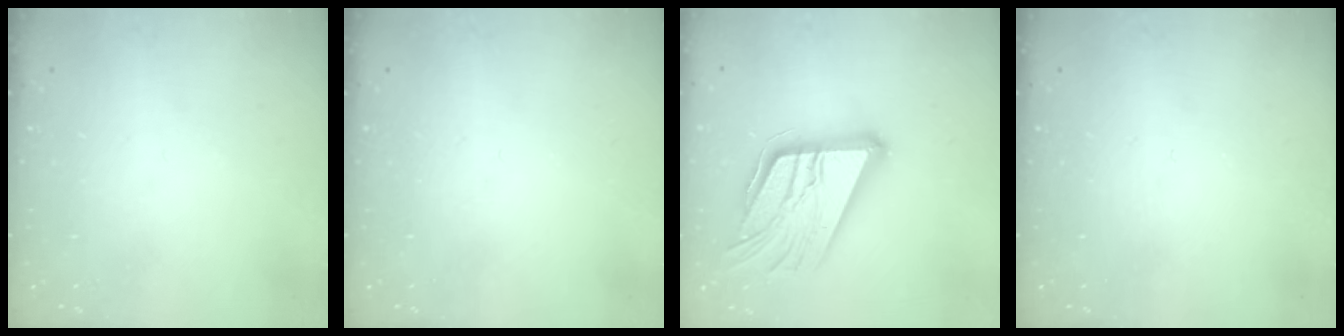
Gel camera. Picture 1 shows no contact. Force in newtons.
{"total": 0.0}
{"total": 21.6, "press": 21.5, "slide": 2.3}
{"total": 0.0}